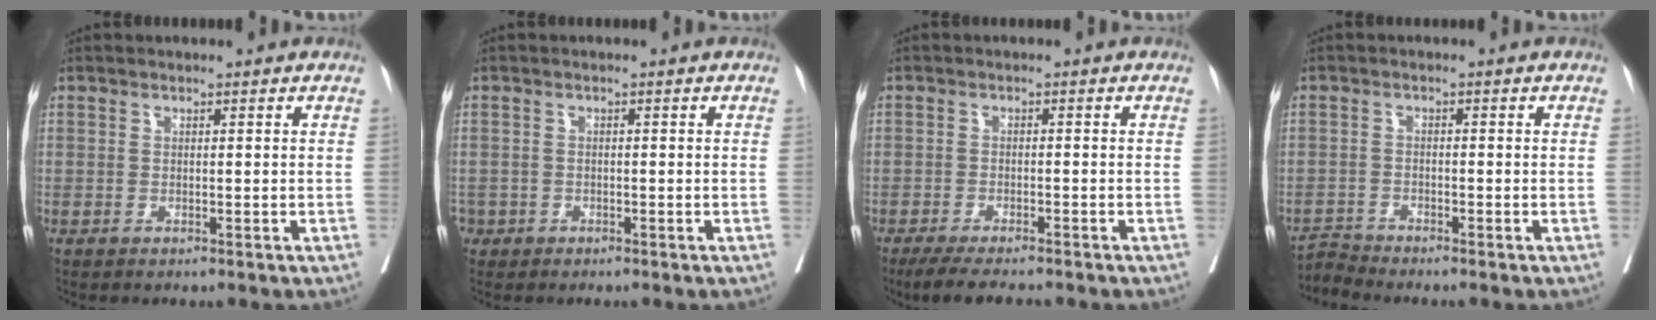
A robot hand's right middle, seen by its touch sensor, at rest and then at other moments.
{"total": 1.6, "force": [-1.0, 1.3, 0.1], "torque": [-0.006, 0.004, -0.018]}
{"total": 4.7, "force": [-4.3, 0.5, 2.0], "torque": [-0.032, -0.013, -0.071]}
{"total": 2.7, "force": [-2.3, -1.0, -0.8], "torque": [0.016, -0.017, -0.045]}